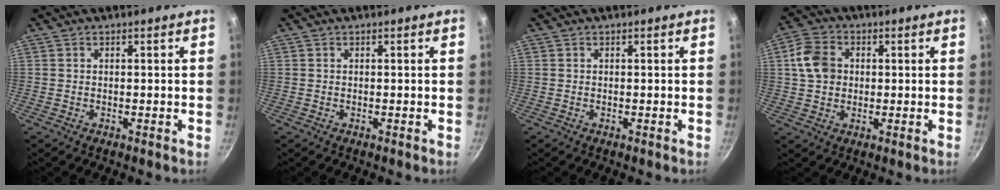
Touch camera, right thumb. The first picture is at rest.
{"total": 0.0}
{"total": 0.0}
{"total": 8.0, "force": [0.9, 6.3, 4.7], "torque": [-0.073, 0.010, 0.007]}